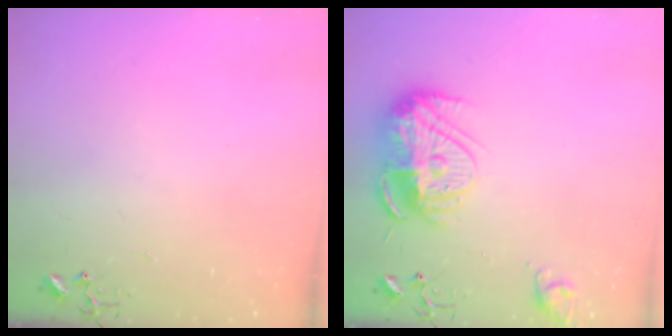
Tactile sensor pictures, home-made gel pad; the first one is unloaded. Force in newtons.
{"total": 15.7, "press": 15.7, "slide": 1.4}